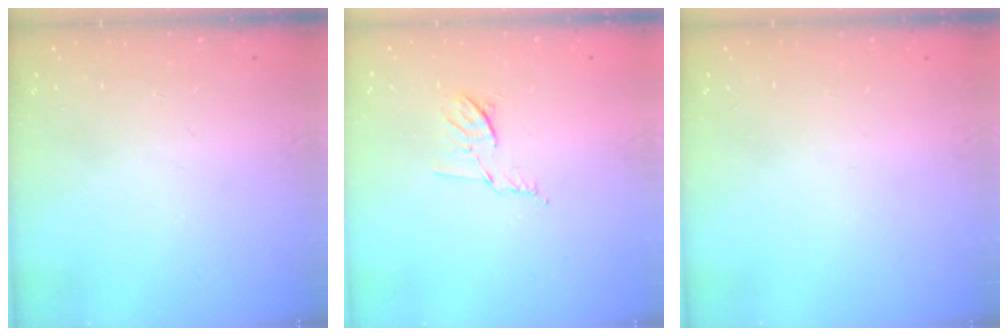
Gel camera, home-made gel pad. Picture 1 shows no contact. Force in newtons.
{"total": 6.5, "press": 6.4, "slide": 1.0}
{"total": 0.0}